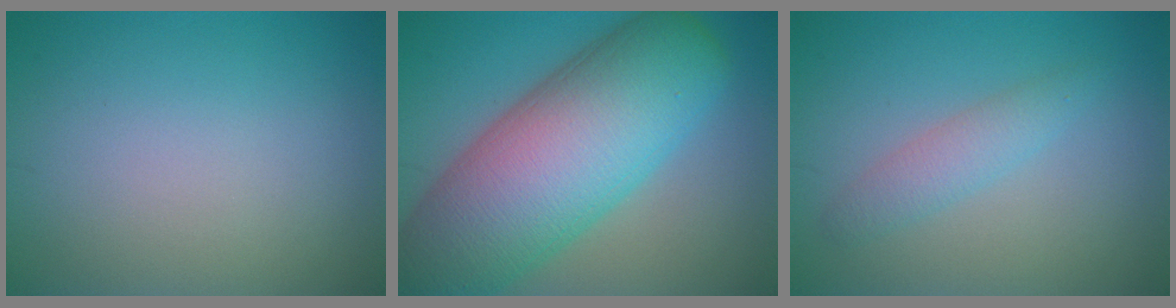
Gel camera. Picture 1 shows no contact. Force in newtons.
{"total": 15.1, "press": 15.1, "slide": 0.7}
{"total": 2.1, "press": 2.1, "slide": 0.2}